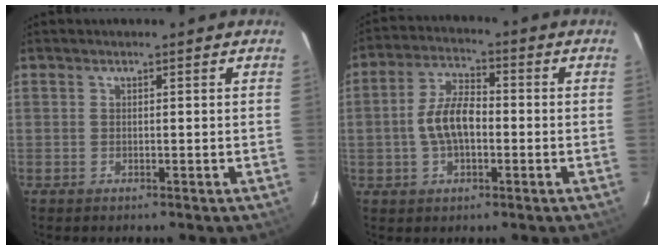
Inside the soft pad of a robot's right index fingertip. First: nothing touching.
{"total": 8.4, "force": [-1.2, 4.5, 7.0], "torque": [-0.140, 0.014, -0.018]}